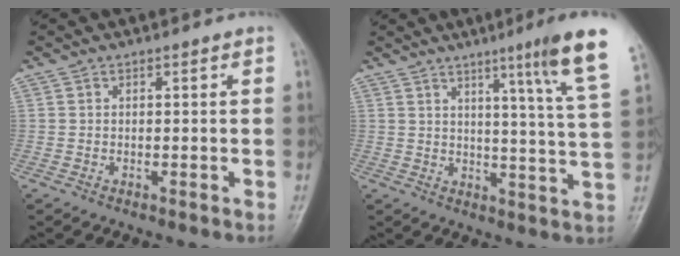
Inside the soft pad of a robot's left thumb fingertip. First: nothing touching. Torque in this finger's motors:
{"motor_torque": [1.27, 1.18, 1.57, -1.20, 0.10]}